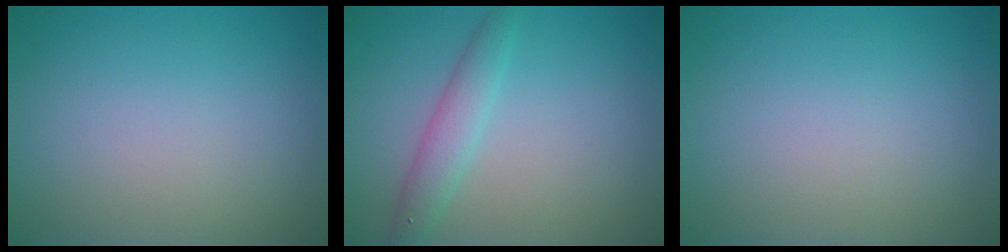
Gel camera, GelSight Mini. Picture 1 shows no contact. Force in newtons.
{"total": 2.5, "press": 2.5, "slide": 0.2}
{"total": 0.0}